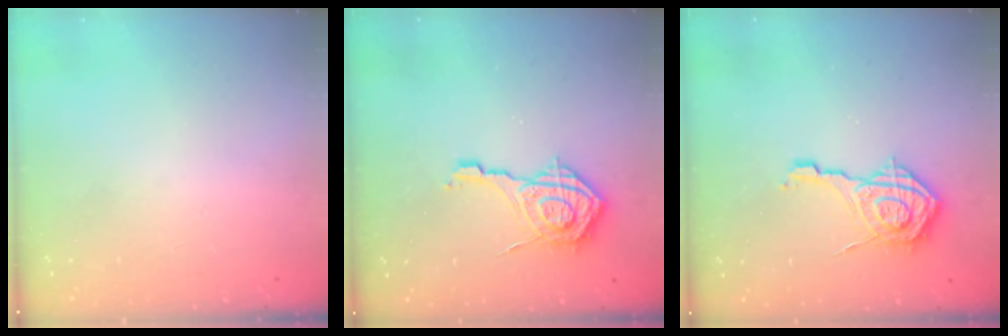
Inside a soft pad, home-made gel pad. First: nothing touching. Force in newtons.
{"total": 13.6, "press": 13.5, "slide": 1.4}
{"total": 13.6, "press": 13.5, "slide": 1.4}